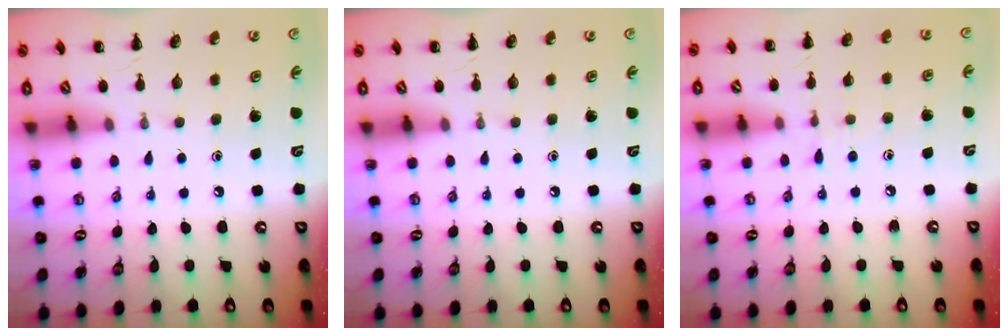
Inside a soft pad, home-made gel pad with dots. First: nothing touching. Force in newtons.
{"total": 0.0}
{"total": 5.8, "press": 5.4, "slide": 2.2}